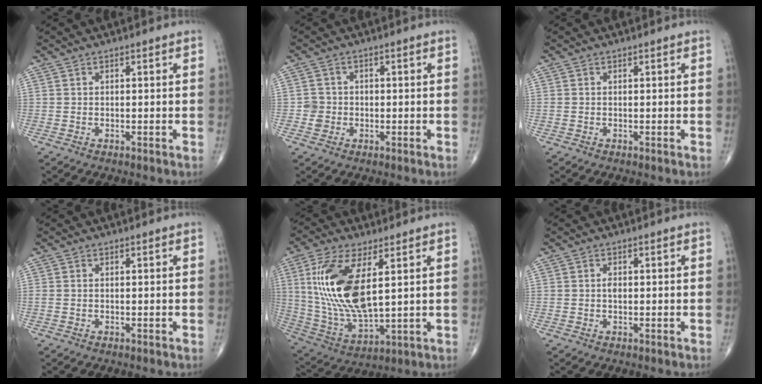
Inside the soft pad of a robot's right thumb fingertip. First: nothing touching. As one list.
[{"total": 2.7, "force": [-0.6, 2.6, 0.5], "torque": [0.009, 0.008, -0.014]}, {"total": 0.5, "force": [0.0, 0.2, 0.5], "torque": [-0.014, 0.001, 0.003]}, {"total": 1.0, "force": [0.0, 0.5, 0.8], "torque": [-0.023, 0.003, 0.002]}, {"total": 18.2, "force": [4.4, 7.6, 16.0], "torque": [-0.335, -0.024, 0.094]}, {"total": 1.2, "force": [0.0, 0.7, 1.0], "torque": [-0.018, 0.002, -0.001]}]